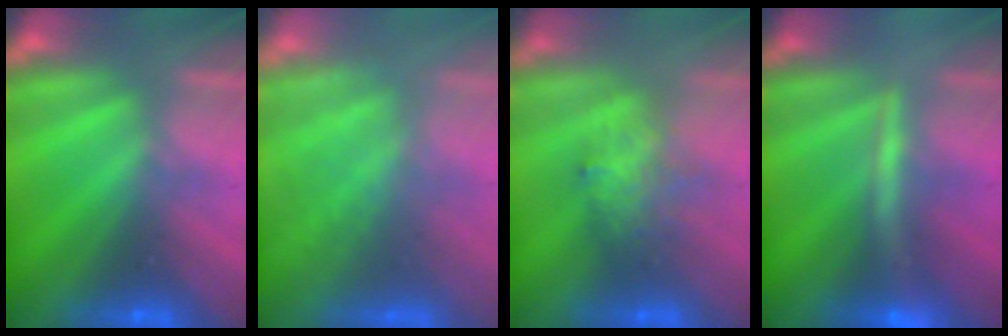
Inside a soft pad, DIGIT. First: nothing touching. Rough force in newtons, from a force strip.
{"total": 2.8}
{"total": 2.6}
{"total": 2.6}